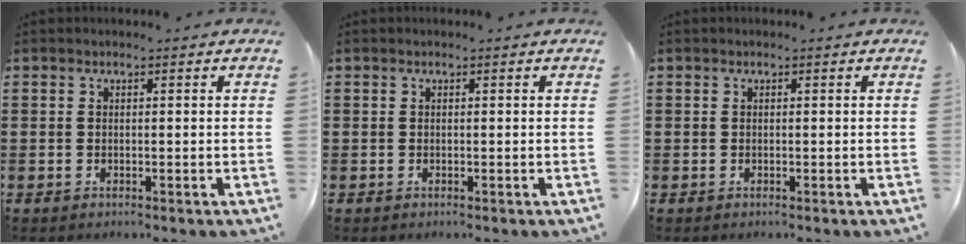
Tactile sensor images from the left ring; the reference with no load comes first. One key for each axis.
{"total": 0.0}
{"total": 0.0}